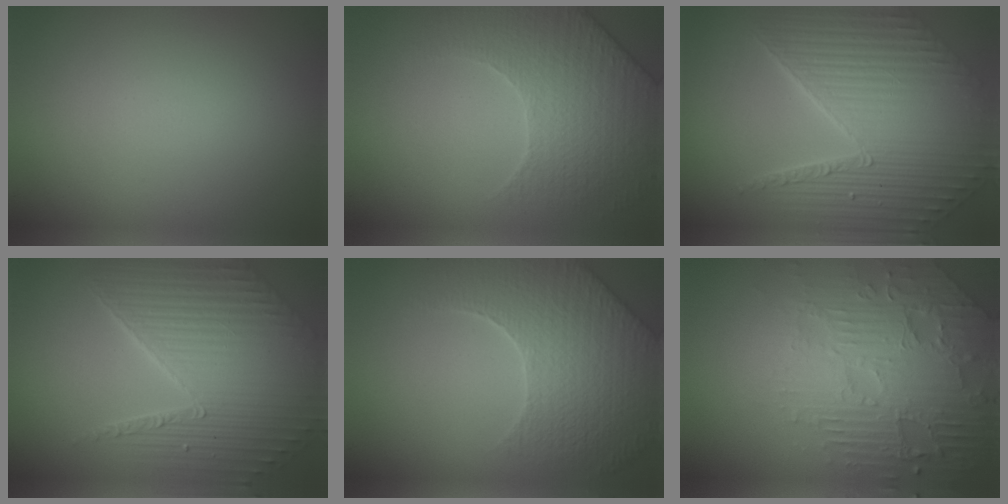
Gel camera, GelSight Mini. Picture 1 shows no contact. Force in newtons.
{"total": 4.3, "press": 4.2, "slide": 1.0}
{"total": 10.8, "press": 7.3, "slide": 8.0}
{"total": 6.9, "press": 5.5, "slide": 4.2}
{"total": 7.2, "press": 5.6, "slide": 4.6}
{"total": 7.6, "press": 5.7, "slide": 5.1}